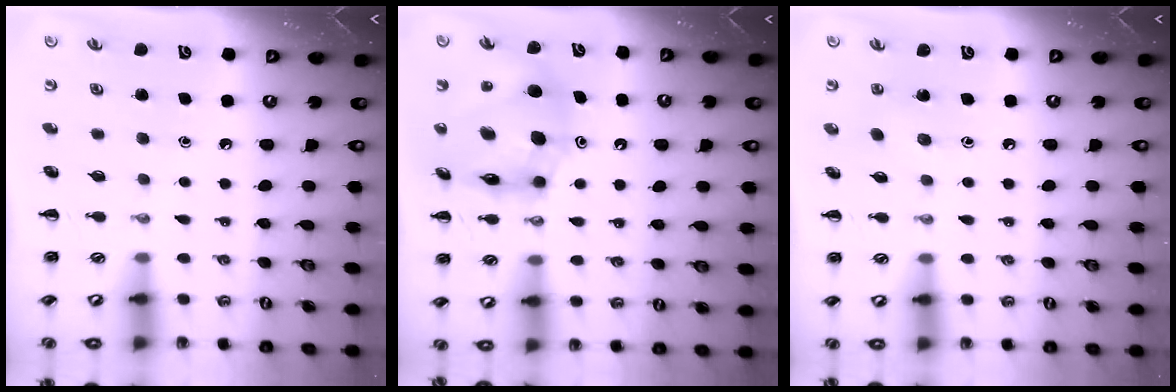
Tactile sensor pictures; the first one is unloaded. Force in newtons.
{"total": 12.7, "press": 12.2, "slide": 3.4}
{"total": 4.8, "press": 4.6, "slide": 1.3}